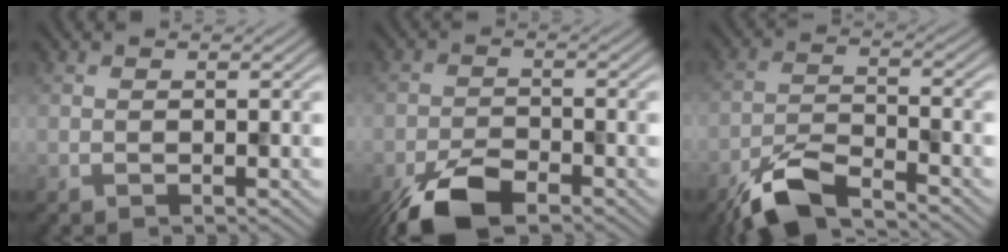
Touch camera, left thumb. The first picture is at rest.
{"total": 6.9, "force": [-4.6, 2.8, 4.2], "torque": [-0.080, -0.006, -0.092]}
{"total": 7.0, "force": [-5.4, 1.7, 4.1], "torque": [-0.082, -0.006, -0.114]}